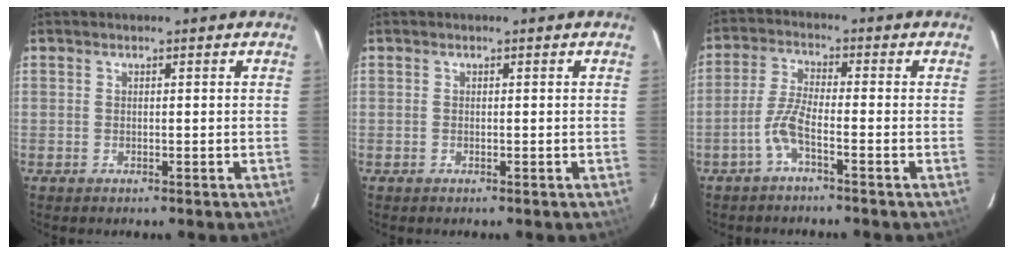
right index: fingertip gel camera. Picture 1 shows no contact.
{"total": 0.0}
{"total": 4.4, "force": [-2.5, 0.4, 3.6], "torque": [-0.084, 0.006, -0.052]}